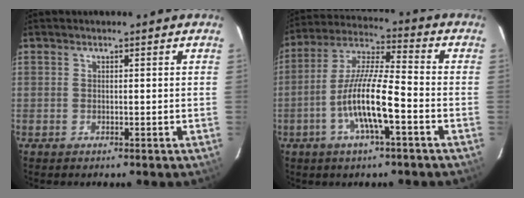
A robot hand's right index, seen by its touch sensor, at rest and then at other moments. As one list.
[{"total": 12.4, "force": [-4.7, 1.8, 11.4], "torque": [-0.228, 0.000, -0.093]}]